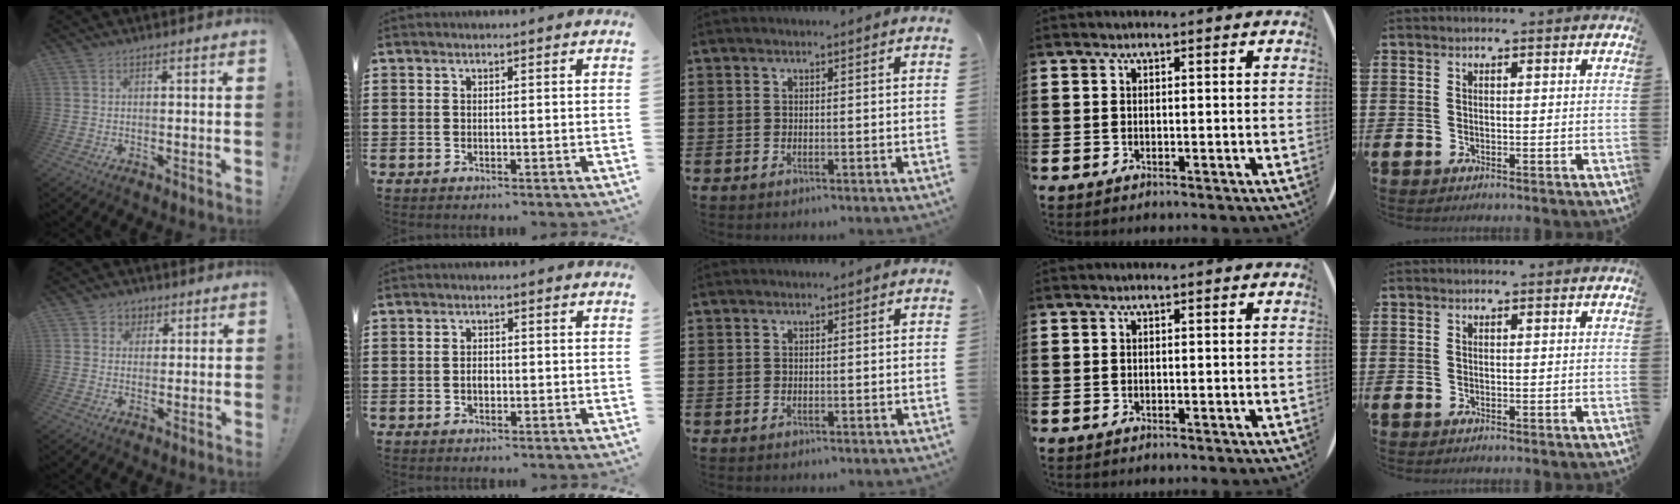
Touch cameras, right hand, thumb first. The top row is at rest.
{"thumb": {"total": 4.2, "force": [1.5, 3.9, 0.5], "torque": [0.010, -0.014, 0.024]}, "index": {"total": 1.6, "force": [-0.3, 1.0, 1.2], "torque": [-0.024, 0.005, -0.006]}}